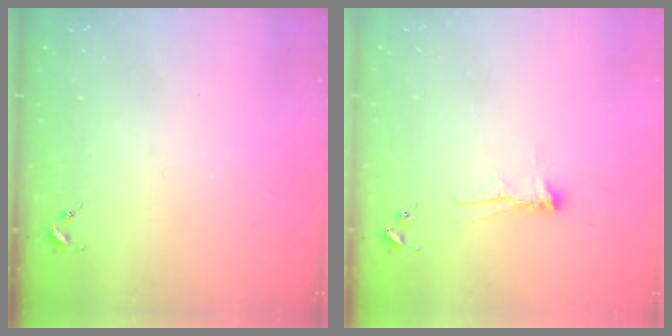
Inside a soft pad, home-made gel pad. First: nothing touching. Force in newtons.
{"total": 6.9, "press": 6.9, "slide": 0.9}